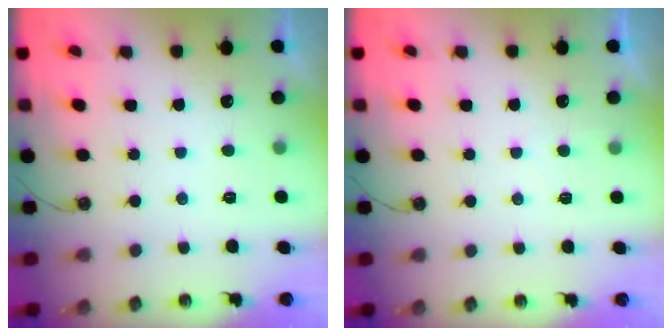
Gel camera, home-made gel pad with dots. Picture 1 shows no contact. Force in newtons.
{"total": 2.0, "press": 2.0, "slide": 0.3}